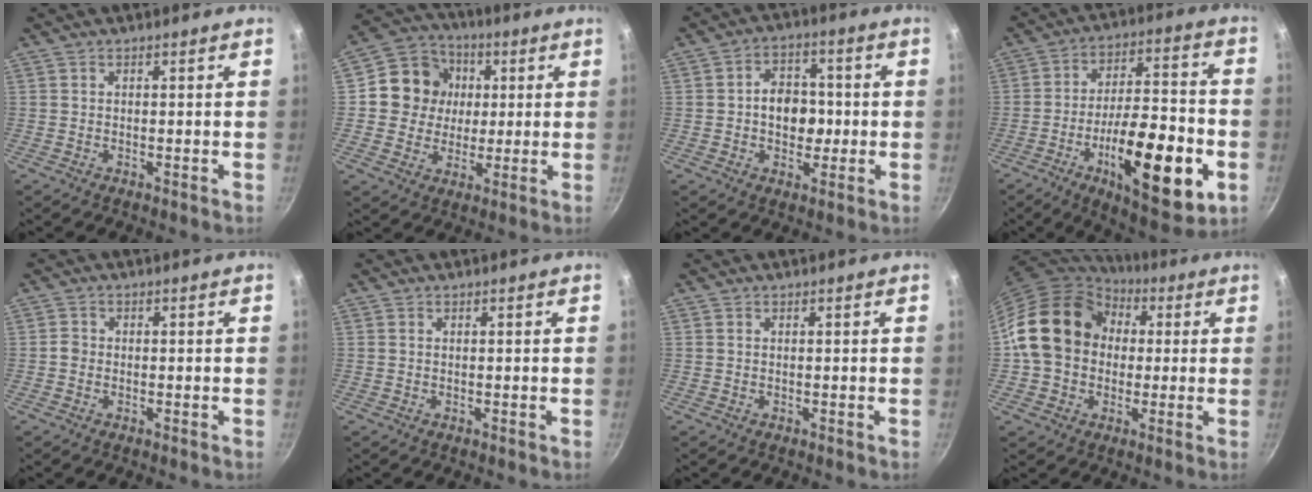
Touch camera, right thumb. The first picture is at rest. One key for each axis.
{"total": 12.1, "fx": 1.8, "fy": 11.2, "fz": 4.2, "tx": -0.039, "ty": 0.014, "tz": 0.020}
{"total": 8.3, "fx": -0.5, "fy": 6.3, "fz": 5.4, "tx": -0.043, "ty": 0.011, "tz": -0.013}
{"total": 23.9, "fx": -8.0, "fy": 8.6, "fz": 20.8, "tx": -0.293, "ty": 0.030, "tz": -0.115}
{"total": 1.6, "fx": -0.4, "fy": 1.4, "fz": 0.6, "tx": -0.005, "ty": 0.009, "tz": -0.010}
{"total": 0.0}
{"total": 0.0}
{"total": 18.0, "fx": 1.9, "fy": 14.7, "fz": 10.3, "tx": -0.159, "ty": 0.037, "tz": 0.023}